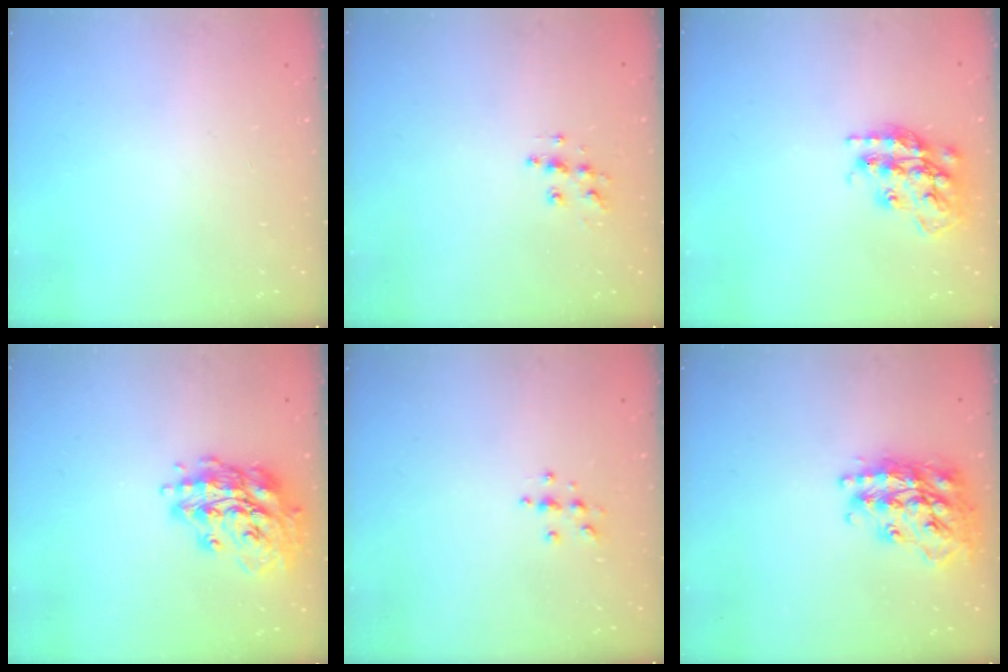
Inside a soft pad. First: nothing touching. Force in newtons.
{"total": 7.5, "press": 7.5, "slide": 0.1}
{"total": 17.3, "press": 17.3, "slide": 1.0}
{"total": 16.1, "press": 15.9, "slide": 2.1}
{"total": 4.6, "press": 4.5, "slide": 0.6}
{"total": 21.9, "press": 21.8, "slide": 1.8}